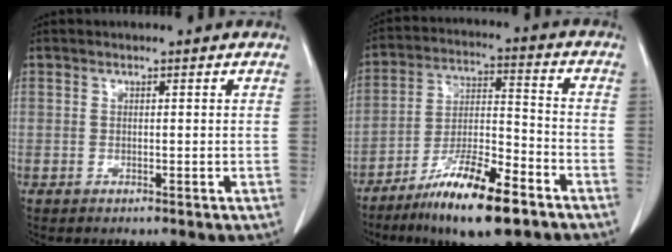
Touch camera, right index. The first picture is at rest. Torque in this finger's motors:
{"motor_torque": [1.10, -1.04, 0.60, 0.16]}